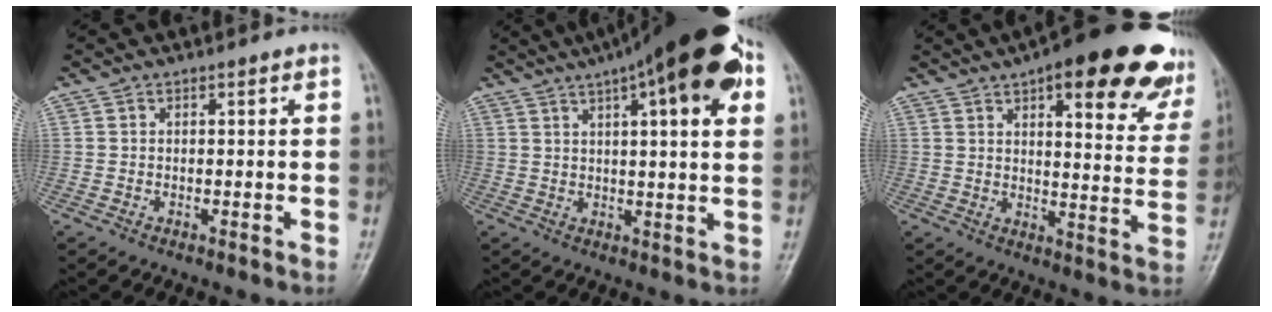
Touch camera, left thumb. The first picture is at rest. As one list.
[{"total": 20.0, "force": [9.4, 5.1, 16.8], "torque": [-0.239, 0.010, 0.133]}, {"total": 23.8, "force": [14.6, 7.8, 17.0], "torque": [-0.179, -0.039, 0.175]}]